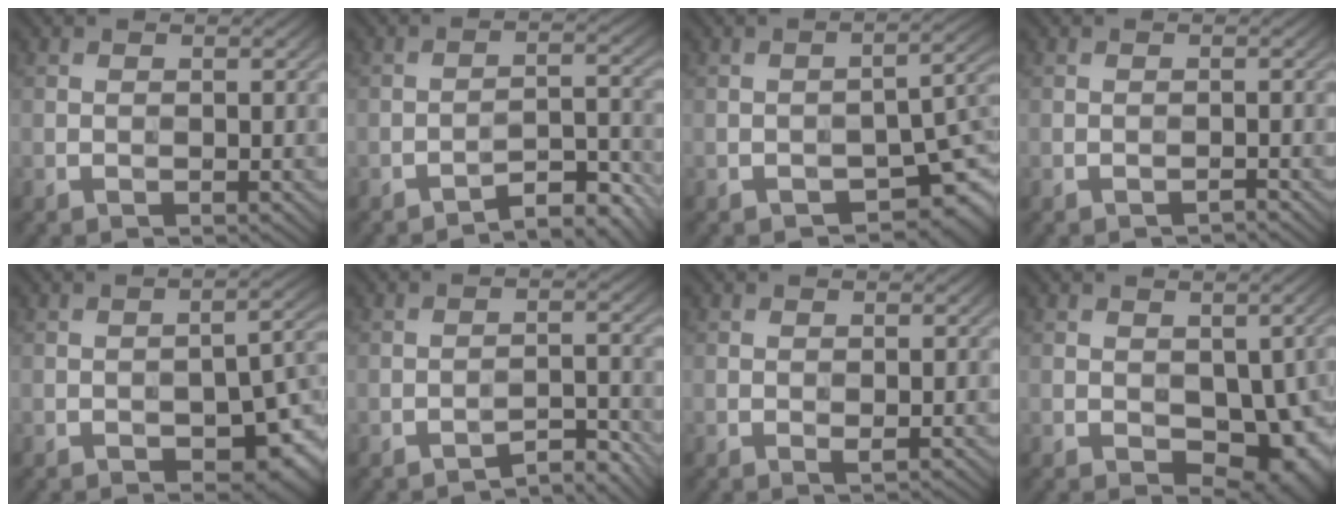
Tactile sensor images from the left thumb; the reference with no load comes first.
{"total": 6.3, "force": [-5.5, 0.9, 2.9], "torque": [-0.037, 0.015, -0.083]}
{"total": 7.7, "force": [-4.0, 3.7, 5.5], "torque": [-0.063, -0.012, -0.053]}
{"total": 0.7, "force": [-0.7, 0.0, 0.2], "torque": [-0.002, 0.004, -0.015]}
{"total": 9.1, "force": [-4.0, 4.1, 7.0], "torque": [-0.094, -0.009, -0.055]}
{"total": 3.5, "force": [-3.2, 0.3, 1.3], "torque": [-0.013, 0.013, -0.050]}
{"total": 0.5, "force": [0.0, 0.1, 0.5], "torque": [-0.011, -0.003, -0.002]}
{"total": 9.7, "force": [-1.8, 5.9, 7.5], "torque": [-0.098, -0.026, -0.018]}